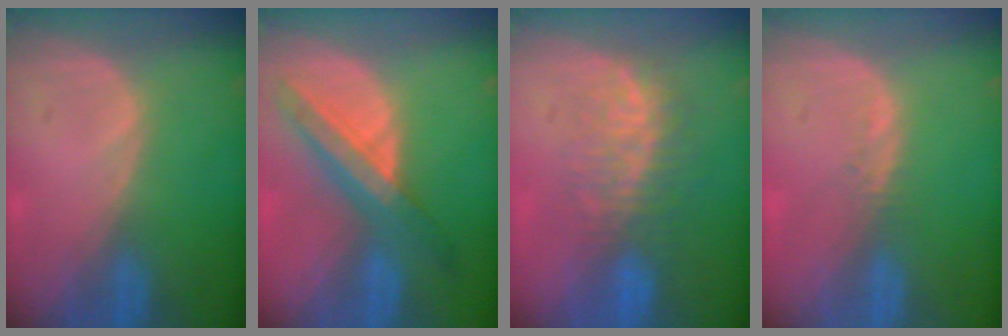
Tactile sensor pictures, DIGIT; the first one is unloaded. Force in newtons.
{"total": 7.2, "press": 6.8, "slide": 2.4}
{"total": 7.9, "press": 7.4, "slide": 2.9}
{"total": 0.9, "press": 0.8, "slide": 0.4}